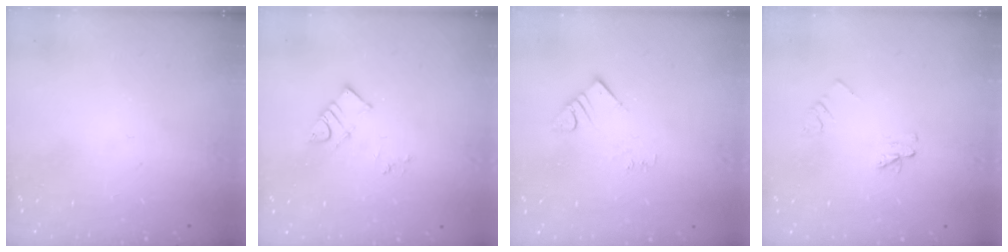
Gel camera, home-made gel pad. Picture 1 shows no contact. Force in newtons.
{"total": 3.4, "press": 3.4, "slide": 0.2}
{"total": 2.8, "press": 2.8, "slide": 0.2}
{"total": 3.2, "press": 3.2, "slide": 0.4}